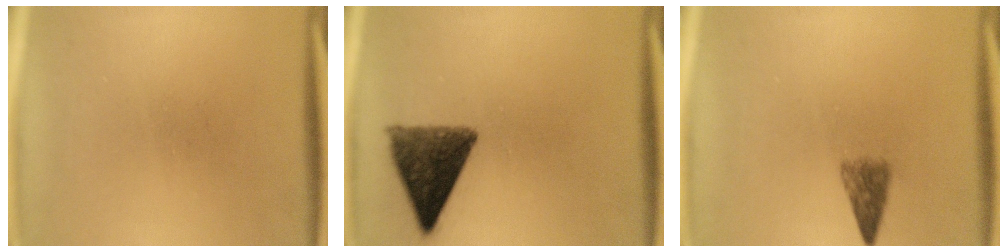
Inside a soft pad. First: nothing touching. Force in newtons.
{"total": 10.4}
{"total": 2.9}